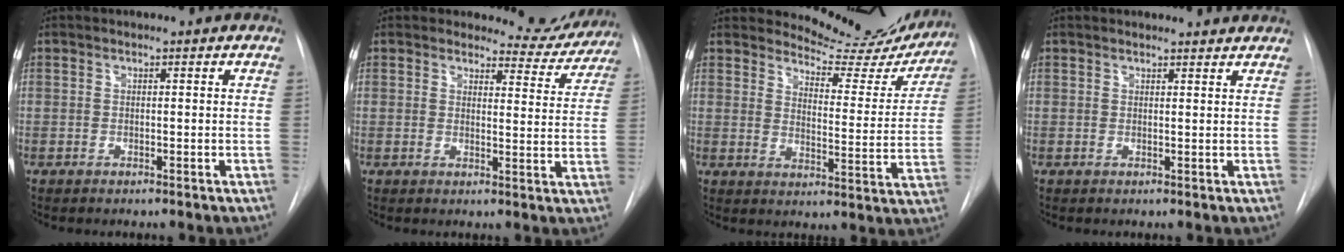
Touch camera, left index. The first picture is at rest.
{"total": 7.1, "force": [6.8, 1.9, -0.7], "torque": [0.025, -0.036, 0.066]}
{"total": 15.1, "force": [14.6, 3.1, 2.2], "torque": [-0.014, -0.064, 0.166]}
{"total": 3.9, "force": [3.8, 0.5, 0.3], "torque": [-0.007, 0.005, 0.035]}